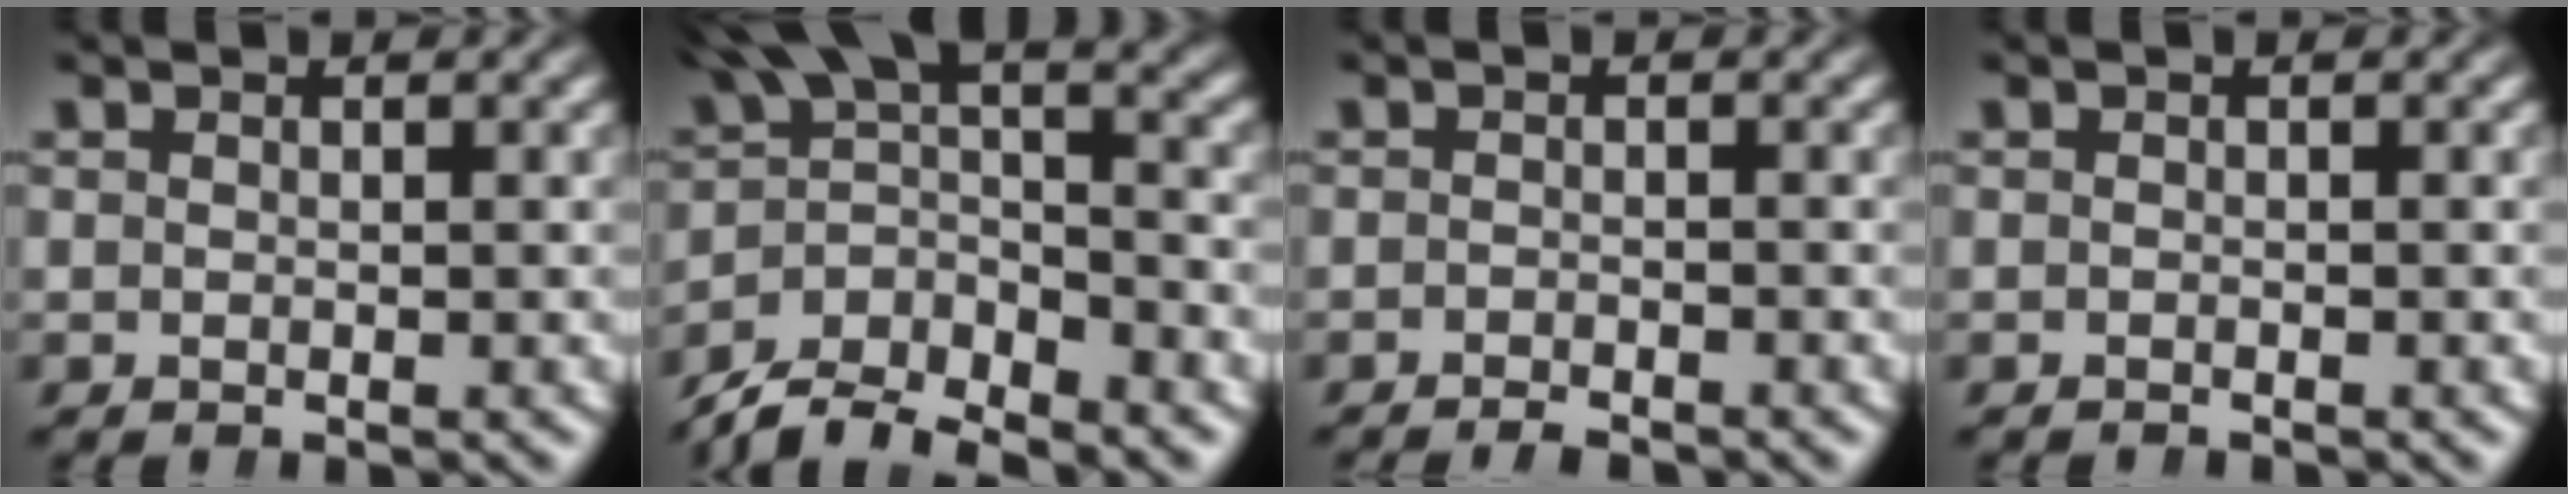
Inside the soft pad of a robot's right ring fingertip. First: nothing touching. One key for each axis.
{"total": 8.2, "fx": -3.3, "fy": 5.6, "fz": 5.0, "tx": -0.075, "ty": -0.014, "tz": -0.061}
{"total": 1.7, "fx": -1.7, "fy": -0.1, "fz": 0.1, "tx": 0.008, "ty": -0.001, "tz": -0.029}
{"total": 0.6, "fx": -0.5, "fy": -0.3, "fz": 0.0, "tx": 0.003, "ty": 0.000, "tz": -0.007}